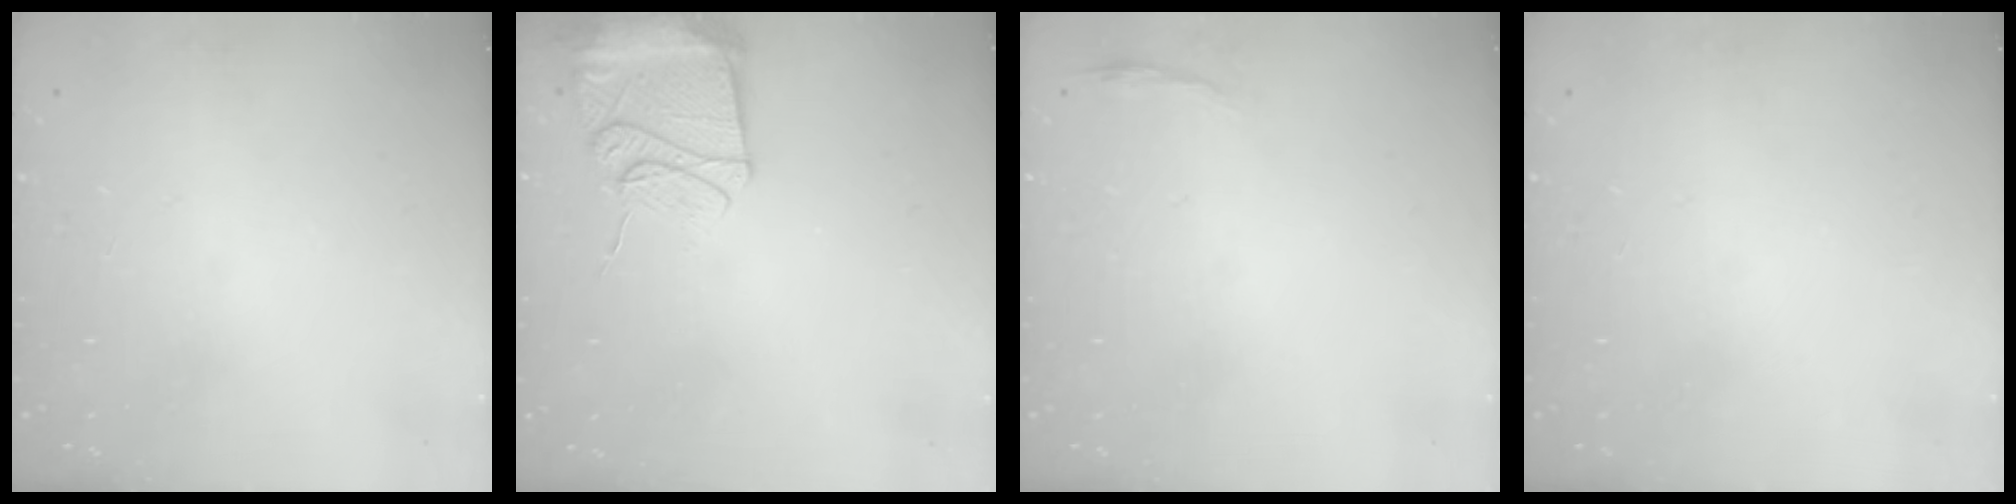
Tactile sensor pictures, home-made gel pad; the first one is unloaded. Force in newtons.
{"total": 12.8, "press": 12.8, "slide": 1.1}
{"total": 2.8, "press": 2.8, "slide": 0.6}
{"total": 0.0}